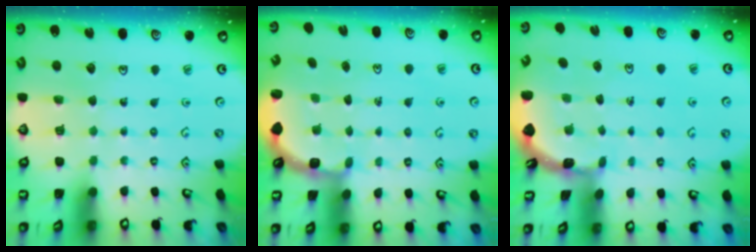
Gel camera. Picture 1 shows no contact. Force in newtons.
{"total": 2.7, "press": 2.1, "slide": 1.7}
{"total": 1.7, "press": 1.7, "slide": 0.1}